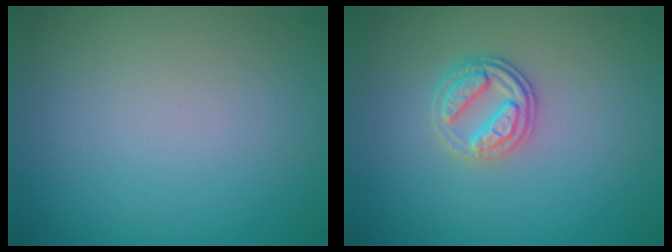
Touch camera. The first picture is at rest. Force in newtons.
{"total": 2.7, "press": 2.4, "slide": 1.1}